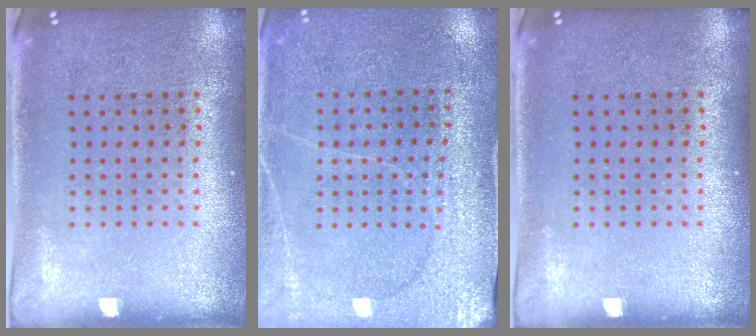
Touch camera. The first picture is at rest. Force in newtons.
{"total": 2.9, "press": 2.8, "slide": 0.4}
{"total": 0.0}